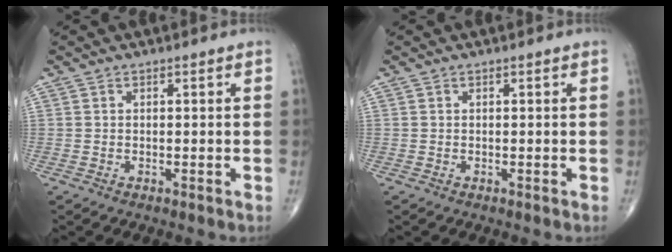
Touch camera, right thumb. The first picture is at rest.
{"total": 0.0}